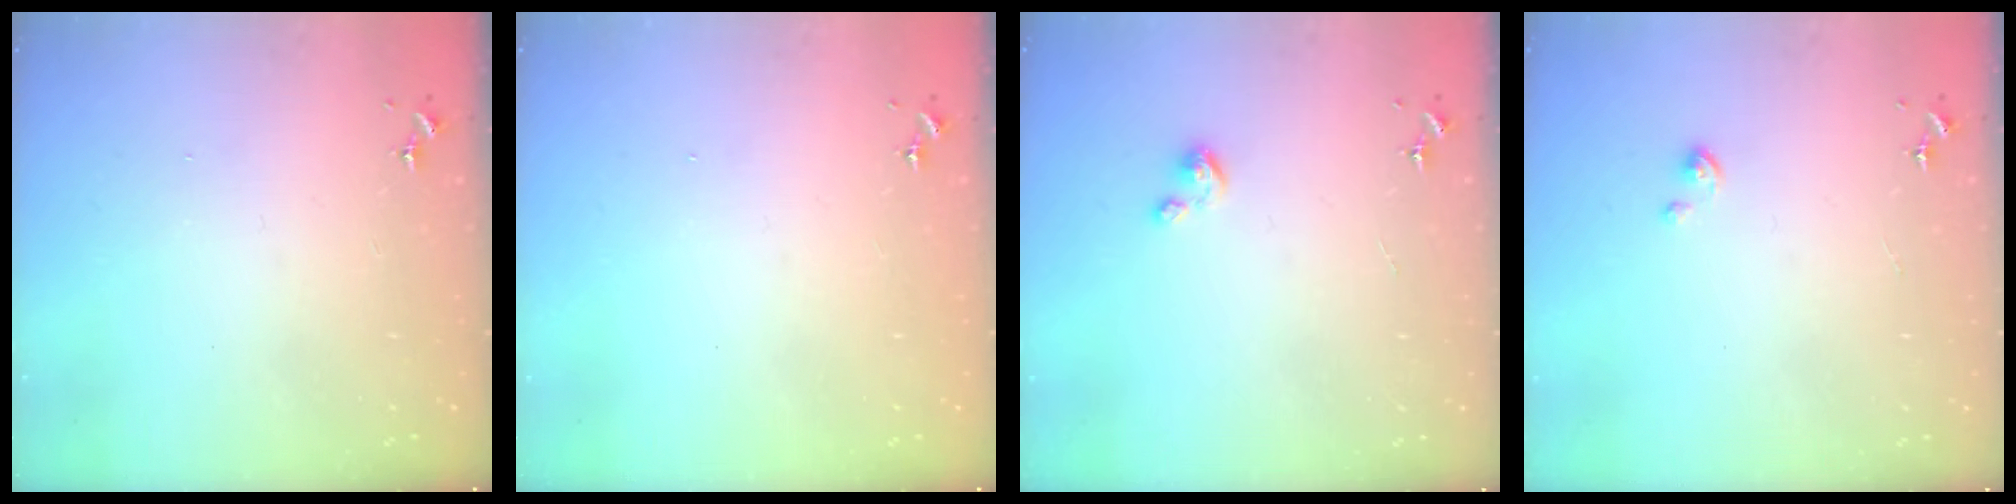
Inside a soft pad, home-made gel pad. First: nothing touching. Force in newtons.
{"total": 0.0}
{"total": 3.0, "press": 3.0, "slide": 0.2}
{"total": 1.4, "press": 1.4, "slide": 0.1}